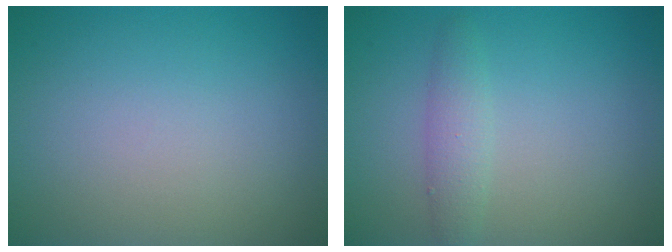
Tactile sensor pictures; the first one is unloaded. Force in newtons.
{"total": 1.9, "press": 1.9, "slide": 0.1}